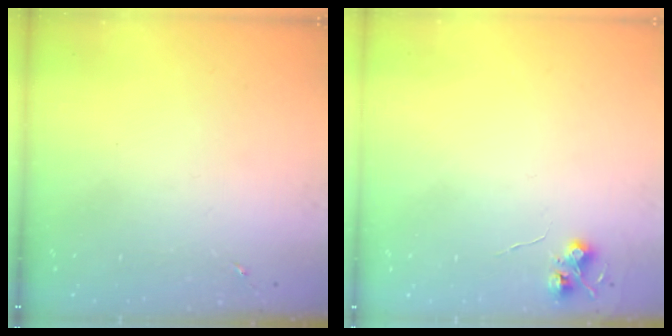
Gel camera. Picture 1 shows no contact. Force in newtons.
{"total": 5.5, "press": 5.5, "slide": 0.5}